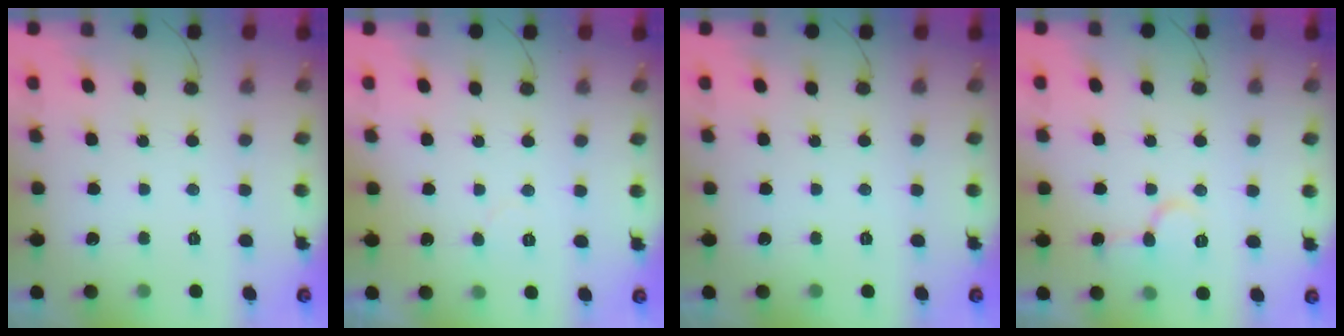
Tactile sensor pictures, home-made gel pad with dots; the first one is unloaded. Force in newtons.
{"total": 3.1, "press": 3.1, "slide": 0.2}
{"total": 0.0}
{"total": 8.3, "press": 8.3, "slide": 0.5}